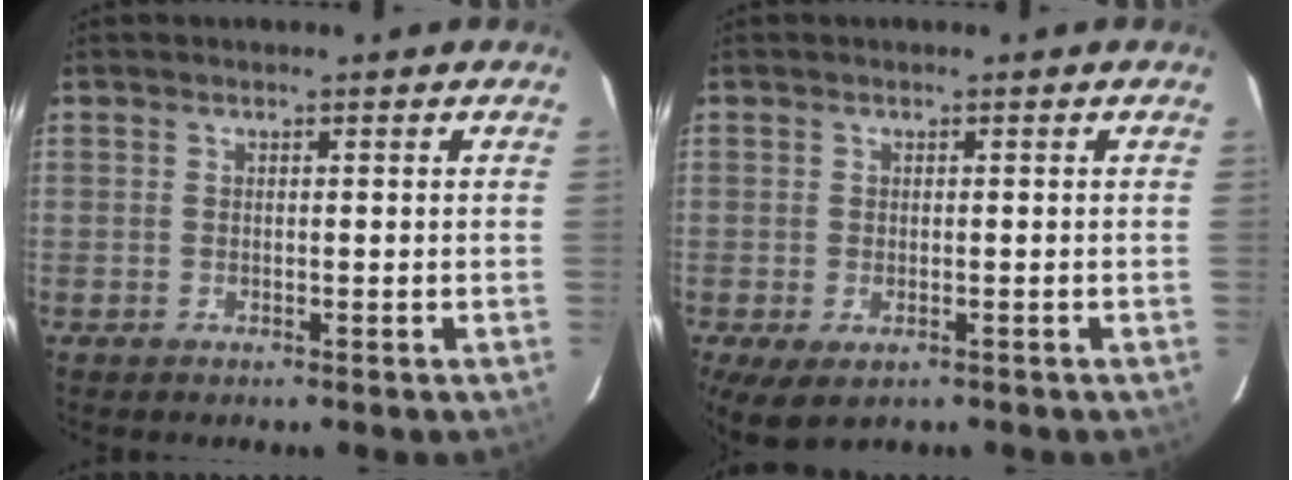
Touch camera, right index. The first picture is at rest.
{"total": 5.5, "force": [-2.6, 2.9, 3.8], "torque": [-0.073, -0.024, -0.036]}